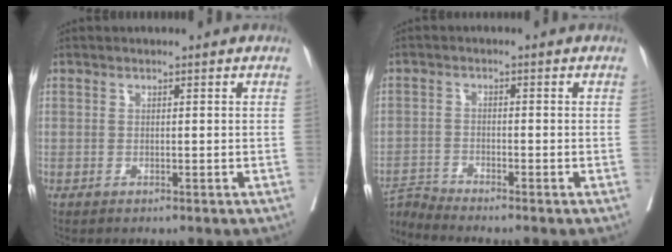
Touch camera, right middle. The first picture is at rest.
{"total": 4.0, "force": [-3.5, -1.8, -0.7], "torque": [0.003, -0.009, -0.067]}